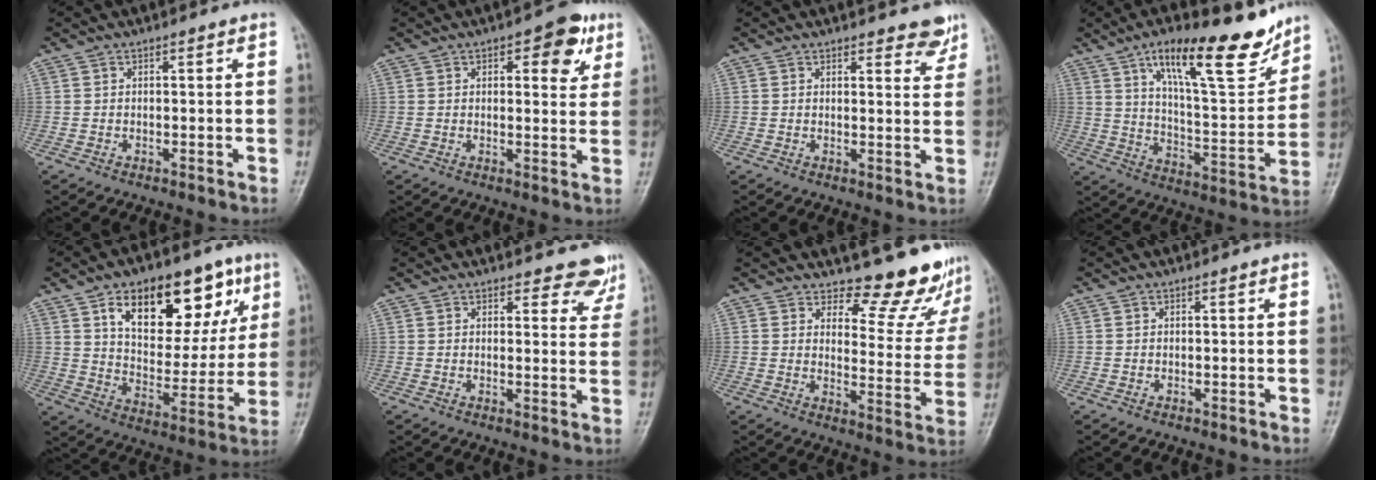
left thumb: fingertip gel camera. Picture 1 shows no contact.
{"total": 7.5, "force": [3.4, 3.5, 5.7], "torque": [-0.041, -0.009, 0.034]}
{"total": 4.2, "force": [3.3, 1.6, 2.1], "torque": [-0.001, -0.022, 0.038]}
{"total": 20.2, "force": [13.1, 5.9, 14.1], "torque": [-0.178, -0.069, 0.214]}
{"total": 21.6, "force": [10.1, 11.6, 15.1], "torque": [-0.166, -0.025, 0.160]}
{"total": 5.7, "force": [5.1, 2.3, 1.3], "torque": [0.019, -0.033, 0.046]}
{"total": 12.5, "force": [11.5, 4.1, 2.6], "torque": [0.008, -0.120, 0.131]}
{"total": 0.0}